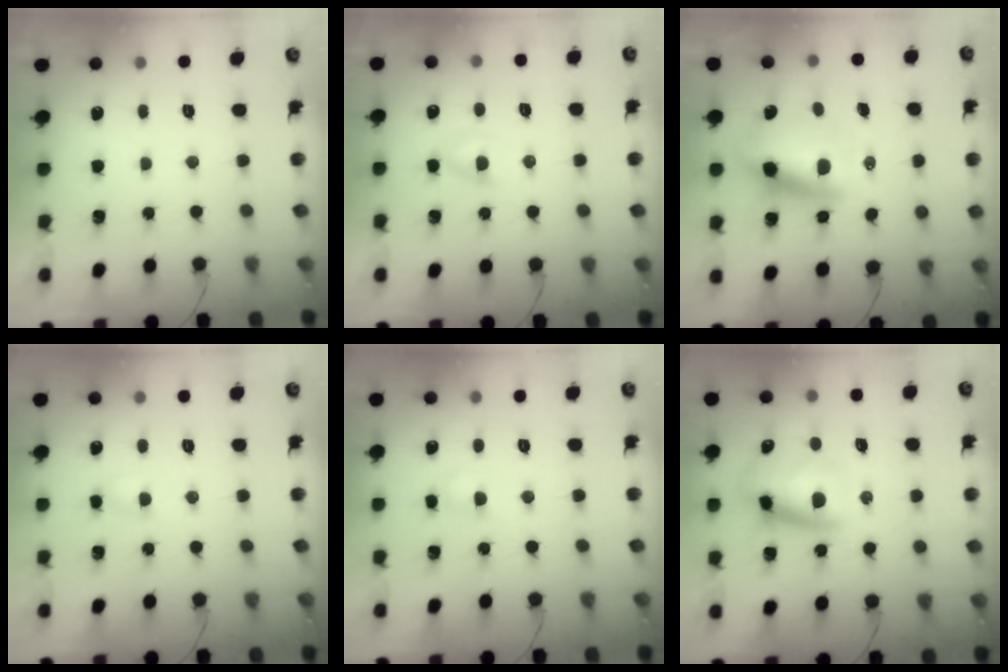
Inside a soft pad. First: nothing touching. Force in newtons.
{"total": 2.4, "press": 2.1, "slide": 1.2}
{"total": 10.9, "press": 10.5, "slide": 2.9}
{"total": 2.9, "press": 2.8, "slide": 0.8}
{"total": 2.7, "press": 2.4, "slide": 1.2}
{"total": 11.1, "press": 10.8, "slide": 2.3}